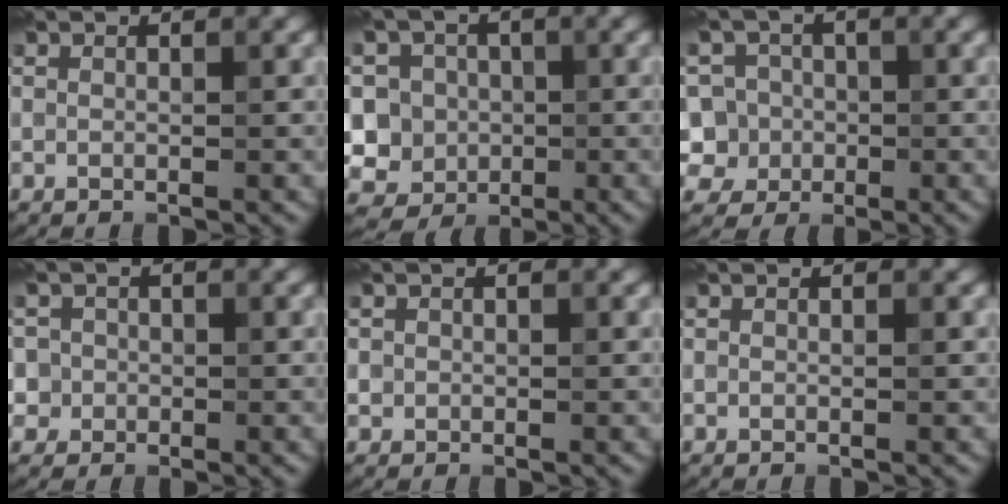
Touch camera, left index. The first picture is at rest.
{"total": 9.9, "force": [0.4, 9.3, 3.3], "torque": [-0.073, 0.035, -0.029]}
{"total": 6.7, "force": [-1.1, 6.3, 1.9], "torque": [-0.032, 0.026, -0.050]}
{"total": 3.2, "force": [0.1, 3.2, 0.5], "torque": [0.010, 0.016, -0.005]}
{"total": 0.7, "force": [0.0, 0.7, 0.0], "torque": [0.006, -0.006, -0.001]}
{"total": 0.0}